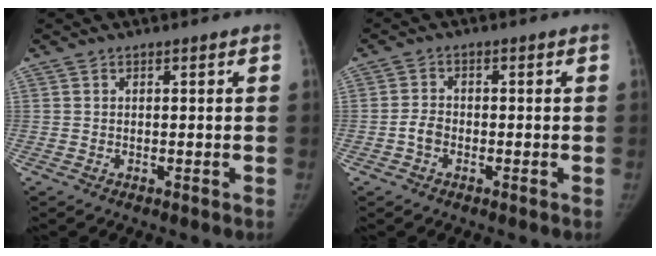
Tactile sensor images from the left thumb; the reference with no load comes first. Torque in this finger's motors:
{"motor_torque": [-0.02, 0.02, 0.03, 0.06, 0.00]}